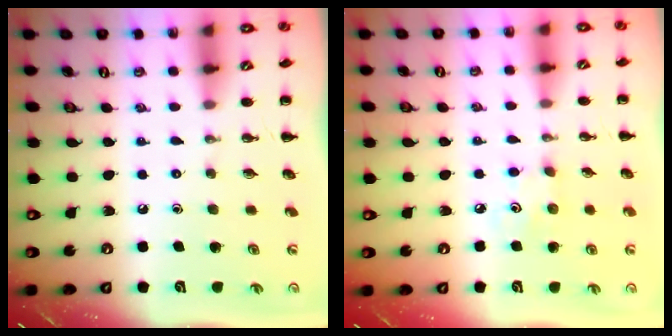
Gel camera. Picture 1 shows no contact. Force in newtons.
{"total": 3.5, "press": 3.4, "slide": 0.9}